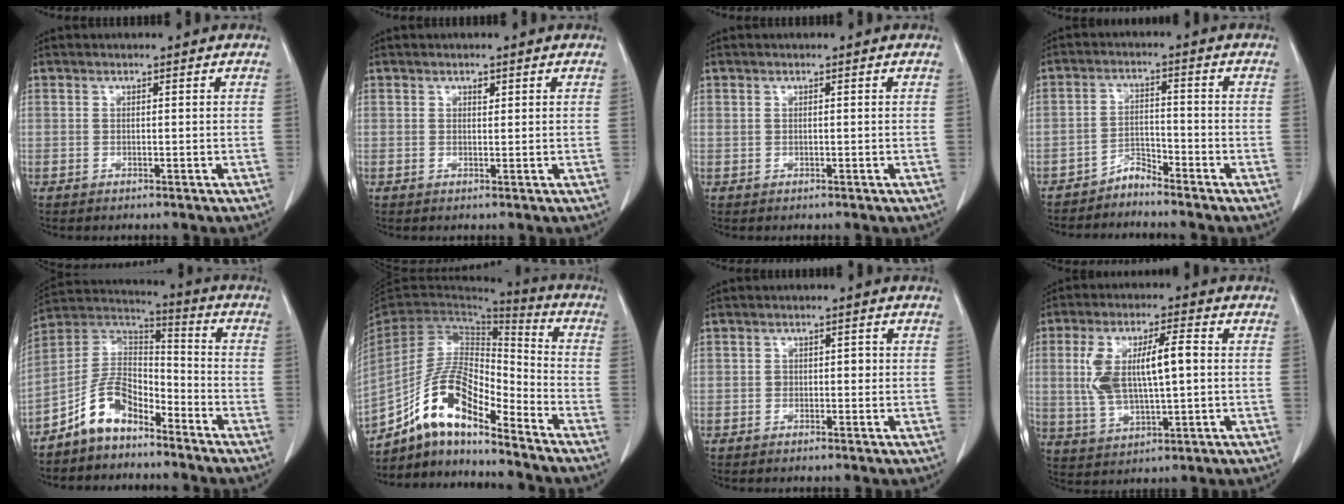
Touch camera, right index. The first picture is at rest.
{"total": 0.8, "force": [0.5, 0.5, 0.5], "torque": [-0.007, -0.003, 0.007]}
{"total": 0.0}
{"total": 2.8, "force": [-2.8, 0.4, 0.0], "torque": [0.009, -0.005, -0.051]}
{"total": 9.7, "force": [-6.9, 4.8, 4.9], "torque": [-0.101, 0.033, -0.137]}
{"total": 13.4, "force": [-9.9, 3.6, 8.2], "torque": [-0.159, 0.028, -0.182]}
{"total": 1.5, "force": [-0.4, 1.1, 0.9], "torque": [-0.008, 0.006, -0.007]}
{"total": 11.3, "force": [1.0, 3.7, 10.7], "torque": [-0.216, 0.022, 0.026]}